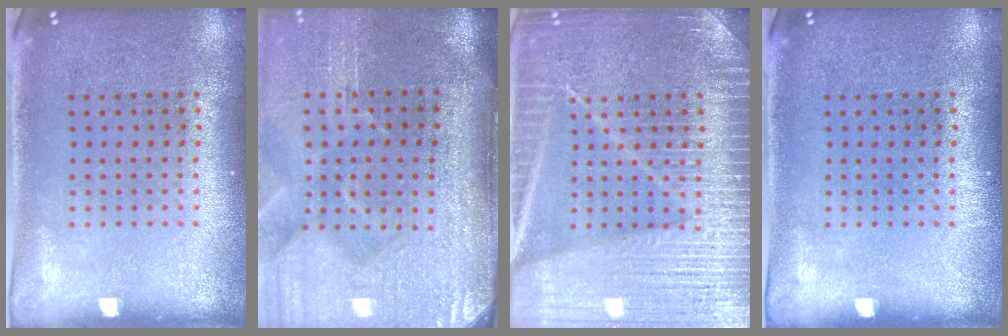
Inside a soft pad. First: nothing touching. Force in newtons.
{"total": 5.0, "press": 4.2, "slide": 2.6}
{"total": 6.8, "press": 6.7, "slide": 1.0}
{"total": 0.0}